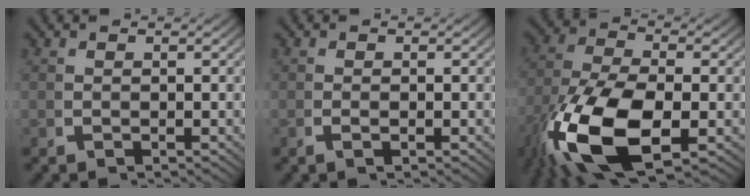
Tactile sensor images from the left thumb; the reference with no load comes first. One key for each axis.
{"total": 0.6, "fx": -0.1, "fy": 0.2, "fz": 0.6, "tx": -0.018, "ty": -0.001, "tz": -0.004}
{"total": 12.5, "fx": -3.0, "fy": 6.7, "fz": 10.2, "tx": -0.250, "ty": -0.054, "tz": -0.020}